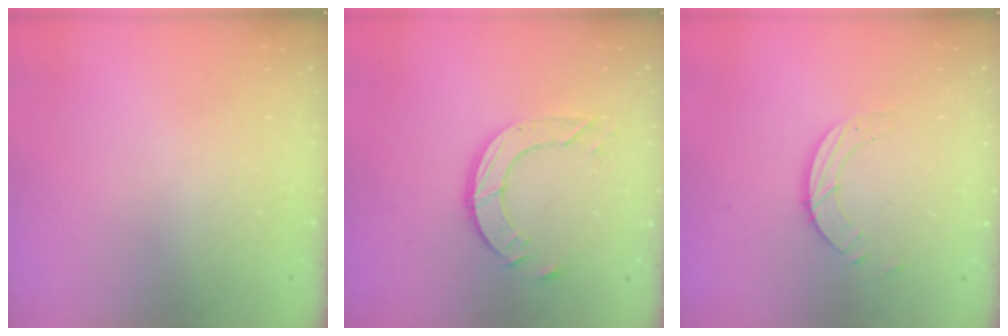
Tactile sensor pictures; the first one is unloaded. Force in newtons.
{"total": 8.4, "press": 8.4, "slide": 0.5}
{"total": 3.2, "press": 3.2, "slide": 0.3}